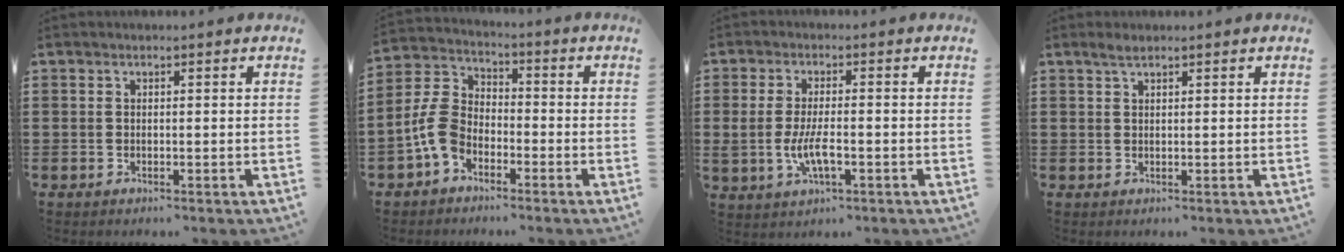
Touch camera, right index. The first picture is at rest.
{"total": 7.5, "force": [-3.2, 5.1, 4.5], "torque": [-0.132, 0.005, -0.070]}
{"total": 5.4, "force": [-1.2, 2.1, 4.8], "torque": [-0.105, -0.003, -0.027]}
{"total": 1.4, "force": [1.1, 0.4, 0.8], "torque": [-0.018, 0.002, 0.019]}